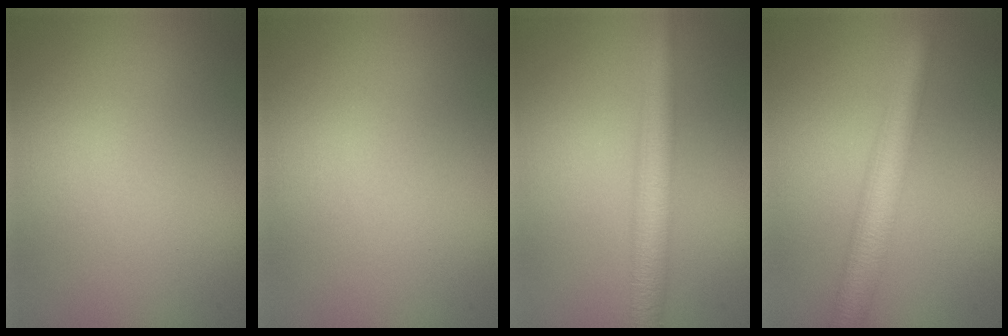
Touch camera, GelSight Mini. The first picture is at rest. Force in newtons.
{"total": 0.0}
{"total": 4.5, "press": 4.5, "slide": 0.0}
{"total": 4.8, "press": 4.8, "slide": 0.1}